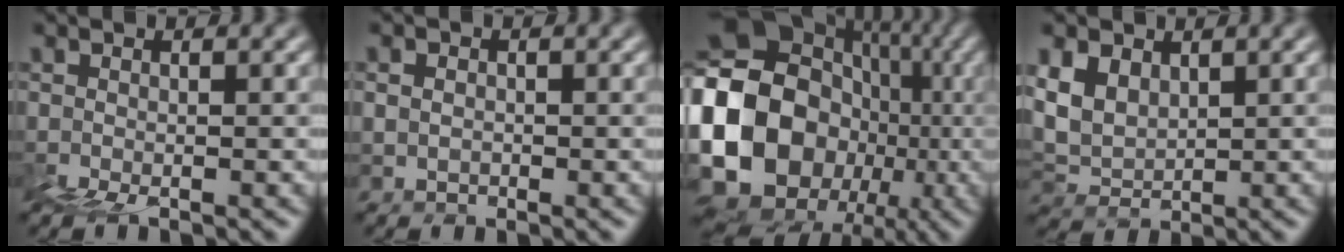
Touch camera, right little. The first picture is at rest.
{"total": 1.8, "force": [1.6, 0.4, -0.6], "torque": [0.039, 0.019, 0.018]}
{"total": 17.1, "force": [-0.7, 15.0, 8.3], "torque": [-0.155, -0.003, -0.012]}
{"total": 6.4, "force": [4.4, 3.8, 2.5], "torque": [-0.076, 0.028, 0.084]}